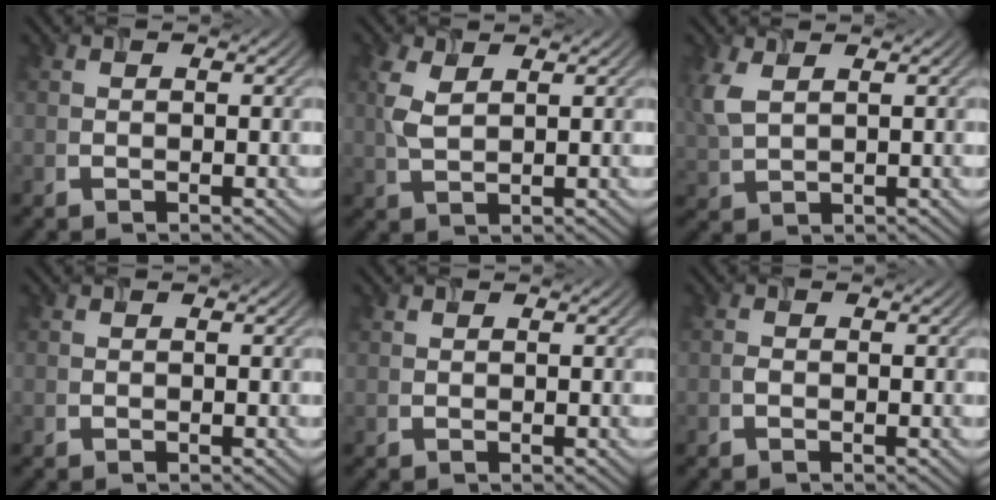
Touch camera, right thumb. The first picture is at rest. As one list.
[{"total": 3.7, "force": [1.4, 1.7, 2.9], "torque": [-0.083, 0.006, 0.030]}, {"total": 4.3, "force": [1.7, 2.1, 3.3], "torque": [-0.101, 0.006, 0.039]}, {"total": 0.0}, {"total": 0.0}, {"total": 0.5, "force": [-0.3, 0.3, 0.3], "torque": [-0.006, 0.002, -0.007]}]